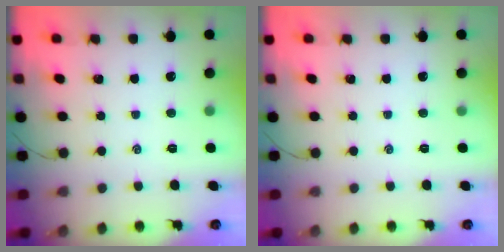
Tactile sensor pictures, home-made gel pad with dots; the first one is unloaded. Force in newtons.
{"total": 0.0}